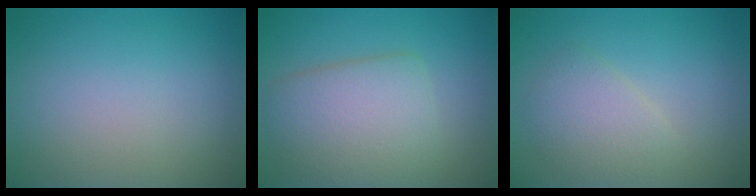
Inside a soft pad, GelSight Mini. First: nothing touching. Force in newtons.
{"total": 6.0, "press": 6.0, "slide": 0.3}
{"total": 2.9, "press": 2.9, "slide": 0.1}